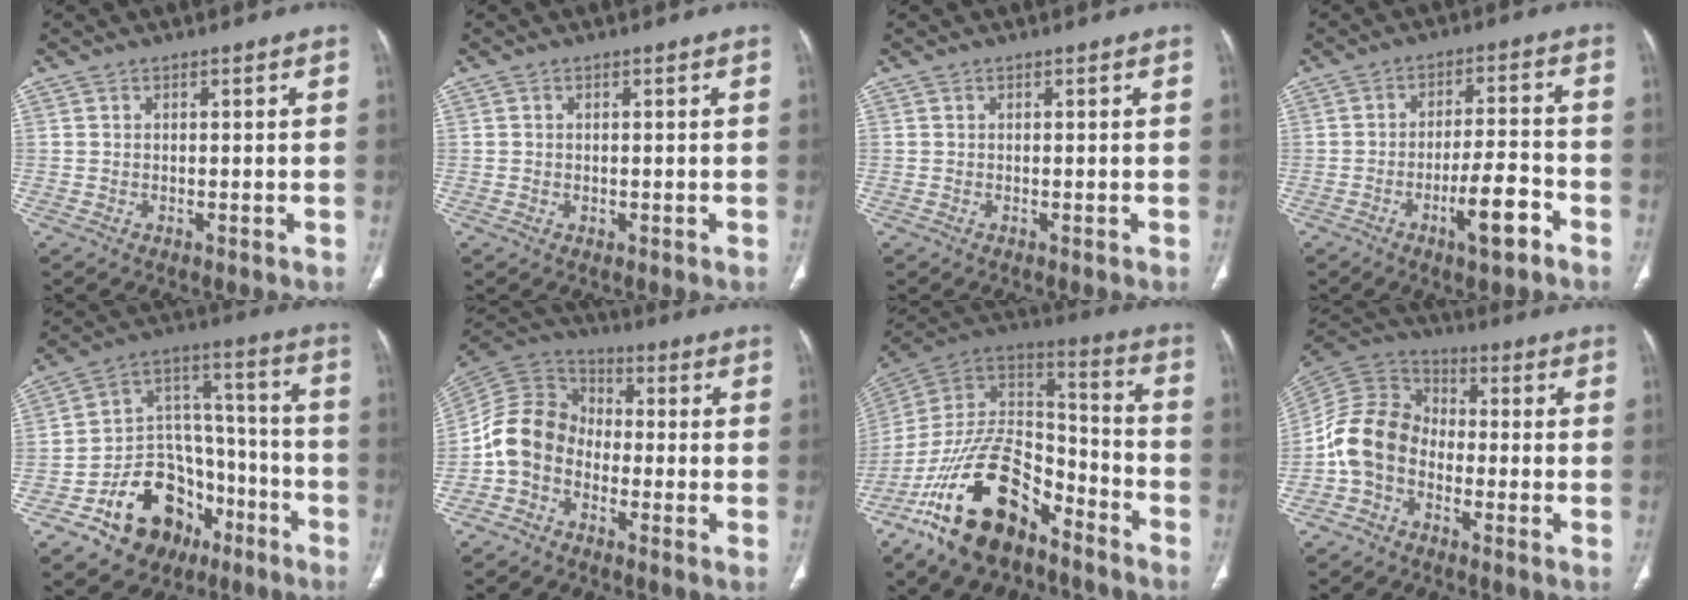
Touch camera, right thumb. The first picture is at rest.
{"total": 0.5, "force": [0.0, 0.5, 0.2], "torque": [-0.002, 0.000, -0.001]}
{"total": 0.0}
{"total": 8.7, "force": [-4.6, 2.1, 7.1], "torque": [-0.111, 0.032, -0.072]}
{"total": 20.6, "force": [-10.4, 14.5, 10.3], "torque": [-0.104, 0.101, -0.157]}
{"total": 10.4, "force": [-3.4, 8.3, 5.2], "torque": [-0.094, 0.053, -0.082]}
{"total": 24.1, "force": [-14.4, 12.4, 14.8], "torque": [-0.269, 0.077, -0.256]}
{"total": 11.3, "force": [-3.4, 8.7, 6.4], "torque": [-0.123, 0.051, -0.082]}